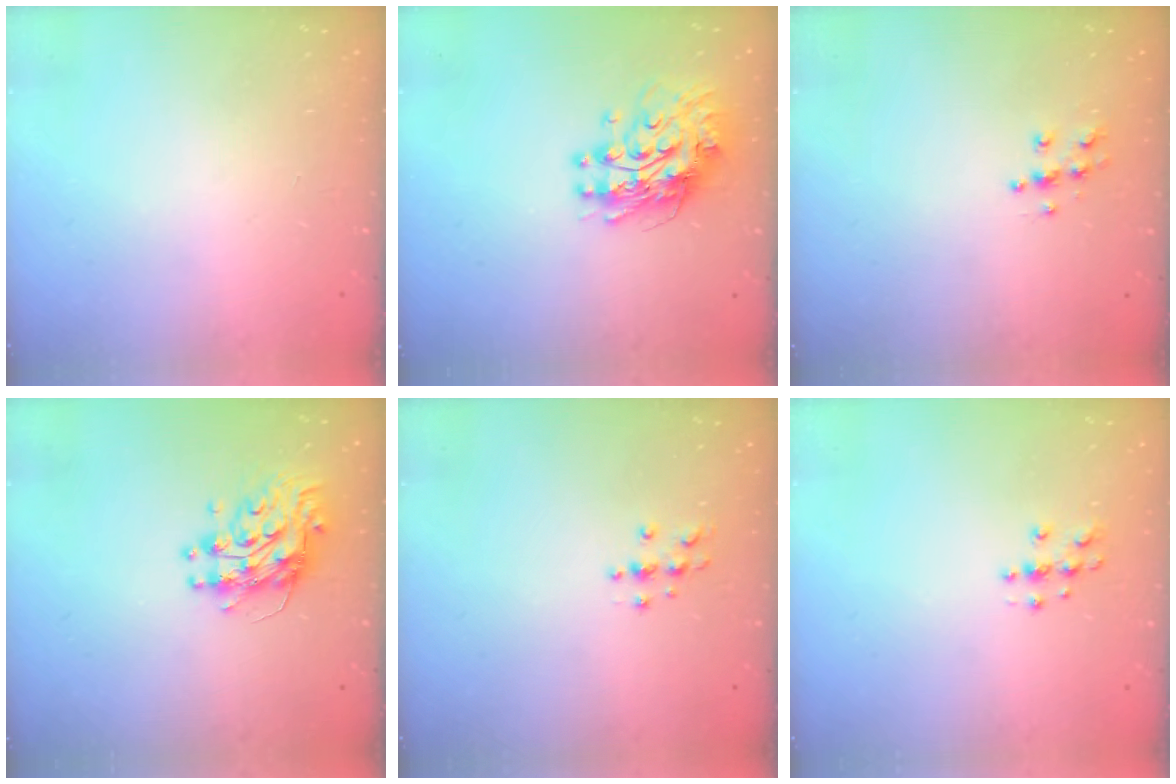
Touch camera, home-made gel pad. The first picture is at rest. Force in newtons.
{"total": 11.2, "press": 11.2, "slide": 0.9}
{"total": 6.4, "press": 6.4, "slide": 0.3}
{"total": 10.4, "press": 10.4, "slide": 1.0}
{"total": 3.7, "press": 3.6, "slide": 0.5}
{"total": 3.9, "press": 3.8, "slide": 0.4}